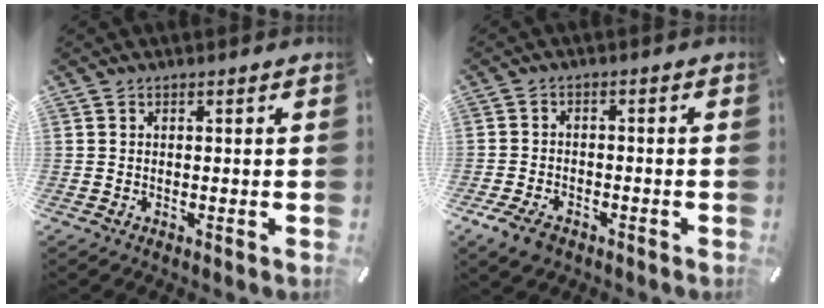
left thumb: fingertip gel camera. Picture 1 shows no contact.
{"total": 5.1, "force": [-3.3, 3.1, 2.4], "torque": [-0.061, 0.013, -0.065]}